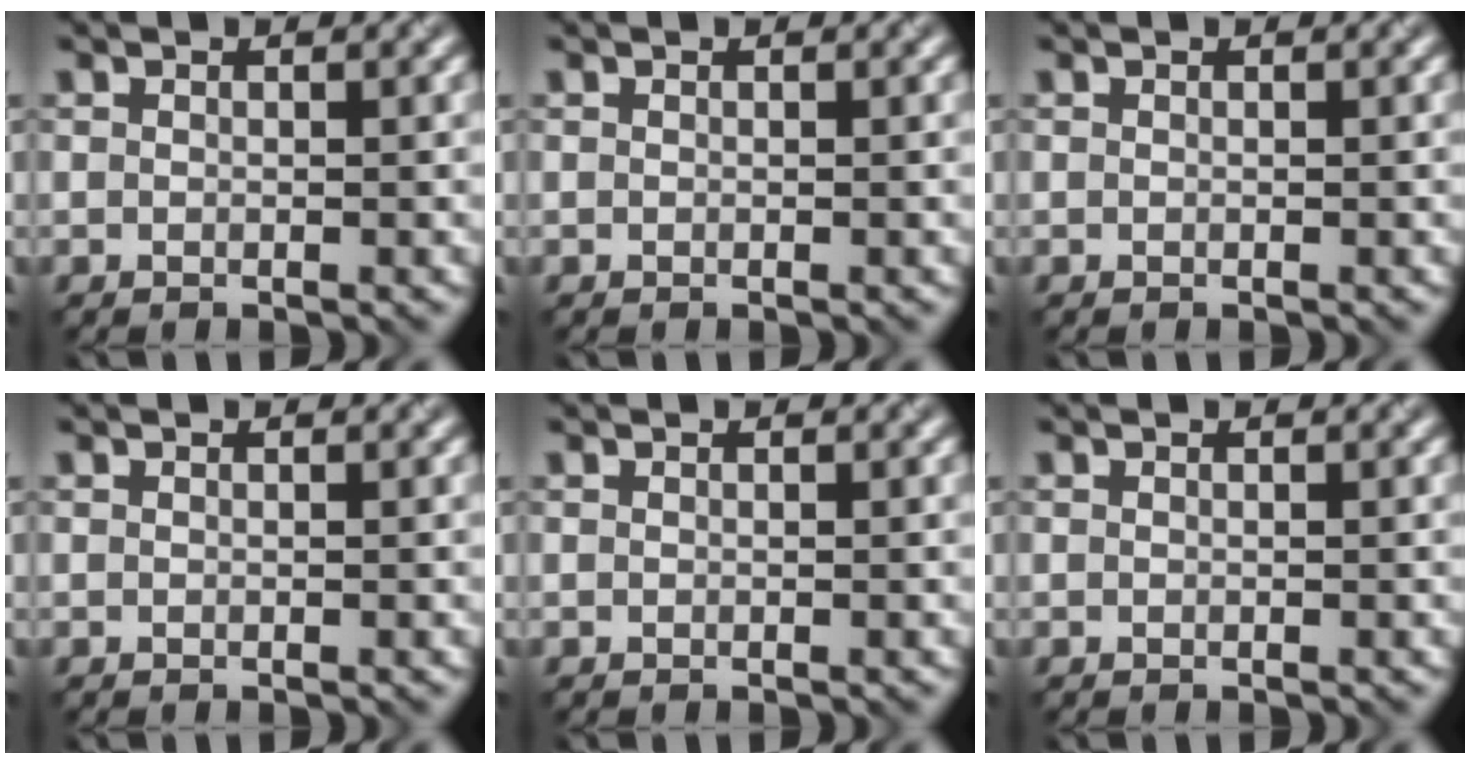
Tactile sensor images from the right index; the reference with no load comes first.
{"total": 0.0}
{"total": 0.0}
{"total": 0.0}
{"total": 0.0}
{"total": 0.0}